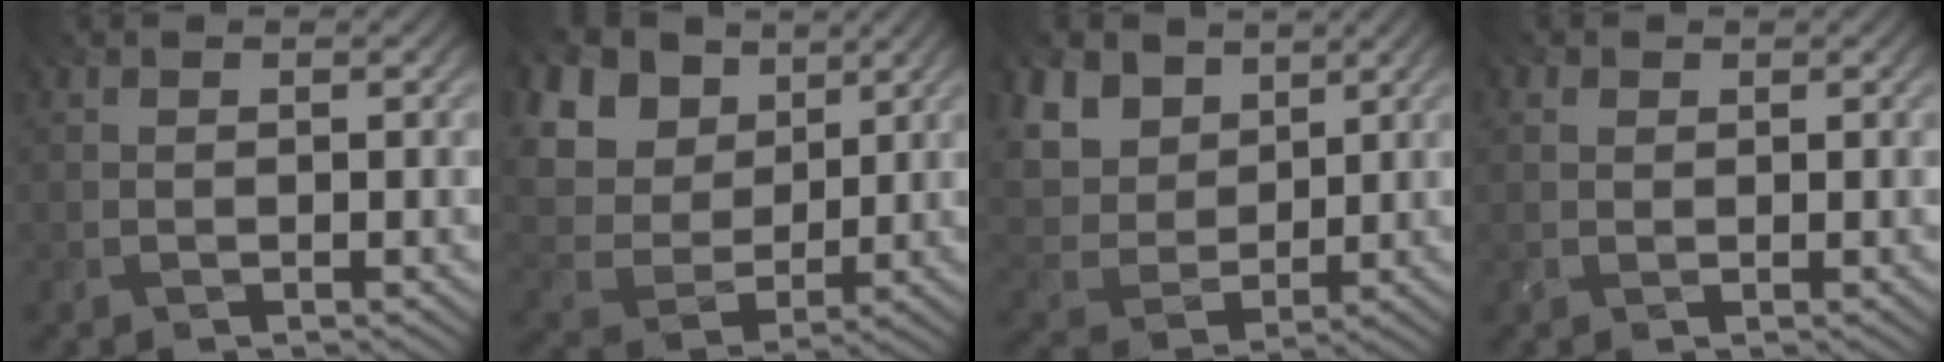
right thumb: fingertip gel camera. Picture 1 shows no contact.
{"total": 12.7, "force": [5.0, 10.0, 6.1], "torque": [-0.210, 0.044, 0.104]}
{"total": 9.4, "force": [4.3, 7.1, 4.6], "torque": [-0.170, 0.029, 0.082]}
{"total": 1.3, "force": [0.5, 1.1, 0.5], "torque": [-0.012, -0.002, 0.015]}